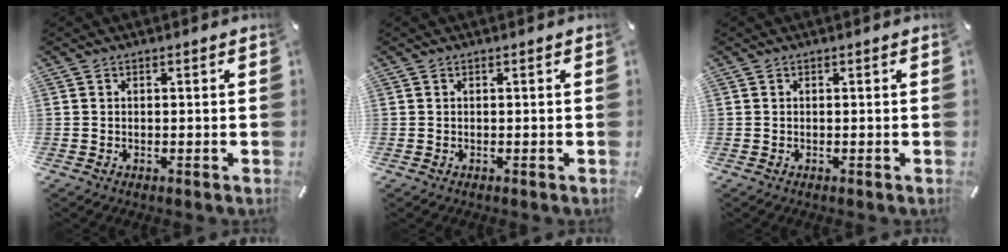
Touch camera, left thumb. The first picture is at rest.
{"total": 0.0}
{"total": 0.0}